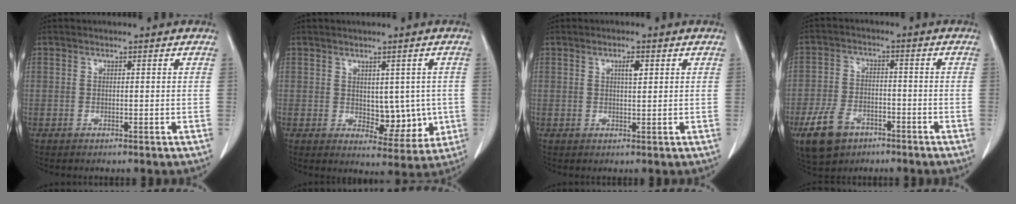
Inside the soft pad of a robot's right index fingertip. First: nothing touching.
{"total": 6.7, "force": [-0.1, 3.9, 5.4], "torque": [-0.055, -0.004, 0.014]}
{"total": 2.0, "force": [0.8, 0.5, 1.8], "torque": [-0.029, 0.000, 0.013]}
{"total": 8.5, "force": [-4.9, 5.2, 4.5], "torque": [-0.099, 0.004, -0.081]}